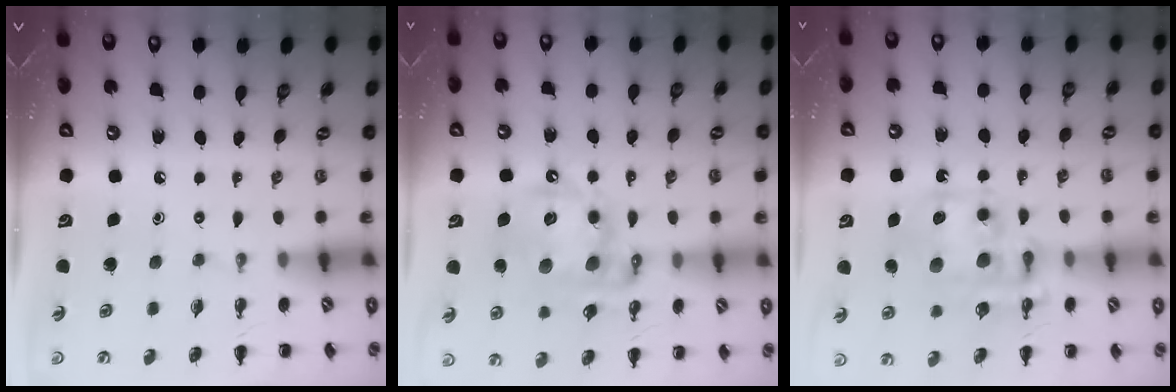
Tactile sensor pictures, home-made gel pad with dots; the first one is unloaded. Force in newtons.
{"total": 15.7, "press": 15.3, "slide": 3.4}
{"total": 13.2, "press": 13.0, "slide": 2.3}